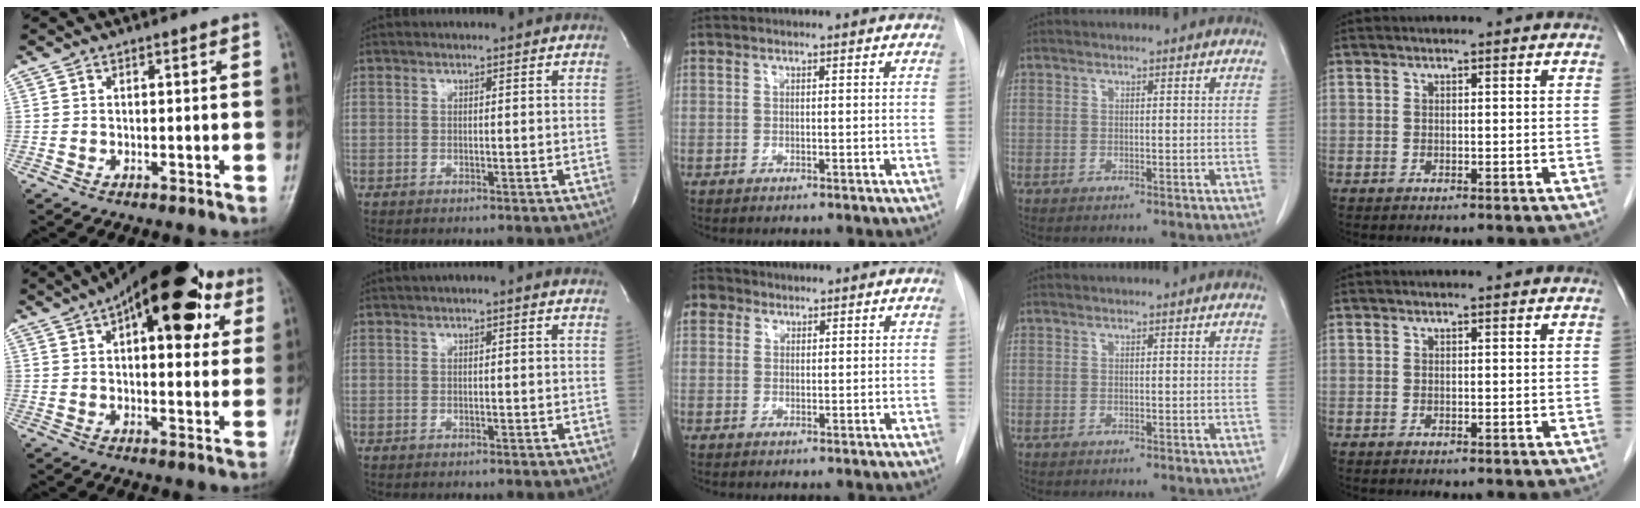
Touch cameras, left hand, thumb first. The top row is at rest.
{"thumb": {"total": 22.0, "force": [9.5, 10.0, 17.2], "torque": [-0.221, 0.008, 0.133]}, "index": {"total": 1.2, "force": [0.4, 0.2, 1.1], "torque": [-0.021, 0.008, -0.001]}, "middle": {"total": 3.2, "force": [1.6, 2.6, 0.8], "torque": [-0.014, 0.013, 0.028]}}